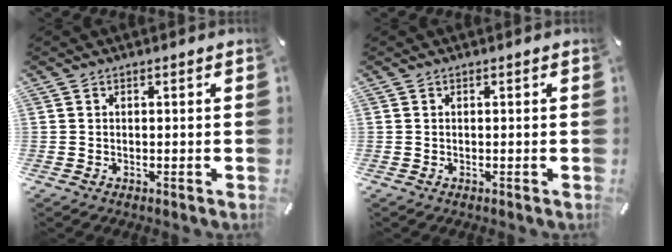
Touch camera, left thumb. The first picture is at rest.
{"total": 0.0}